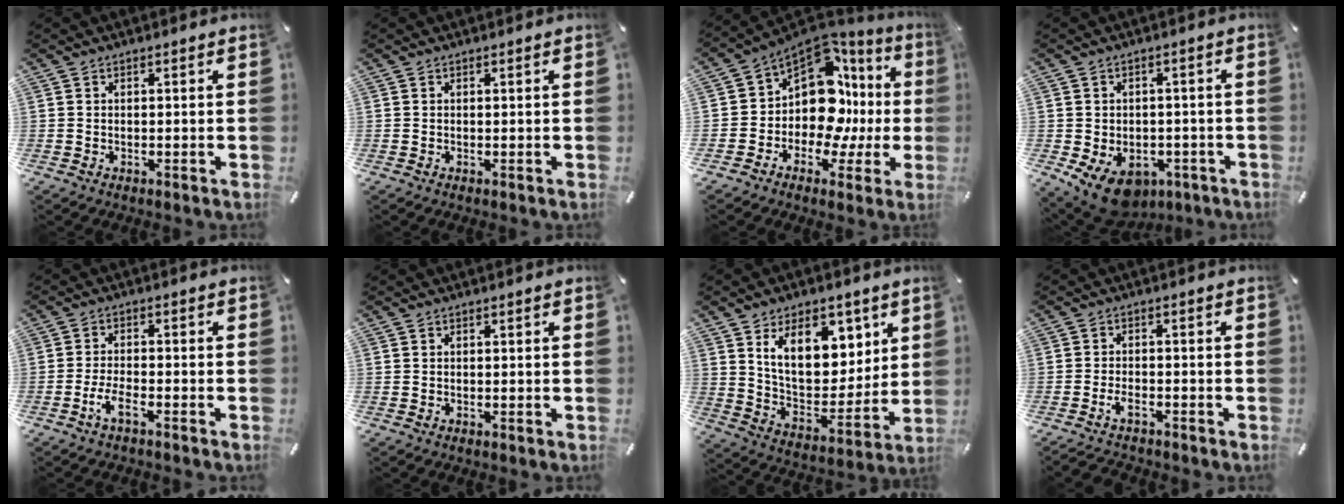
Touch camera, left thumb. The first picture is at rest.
{"total": 0.0}
{"total": 14.9, "force": [2.1, 10.3, 10.6], "torque": [-0.185, -0.044, 0.030]}
{"total": 9.4, "force": [-5.1, 6.2, 5.0], "torque": [-0.091, 0.027, -0.088]}
{"total": 4.7, "force": [-3.0, 1.3, 3.4], "torque": [-0.081, 0.003, -0.059]}
{"total": 0.0}
{"total": 15.7, "force": [8.4, 9.8, 8.9], "torque": [-0.137, -0.040, 0.153]}
{"total": 3.6, "force": [-2.6, 1.5, 2.0], "torque": [-0.038, 0.012, -0.050]}